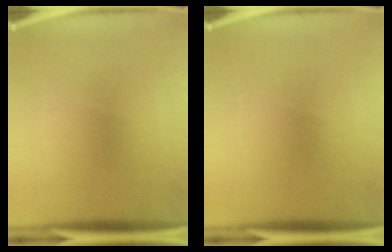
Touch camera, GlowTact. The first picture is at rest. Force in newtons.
{"total": 0.0}